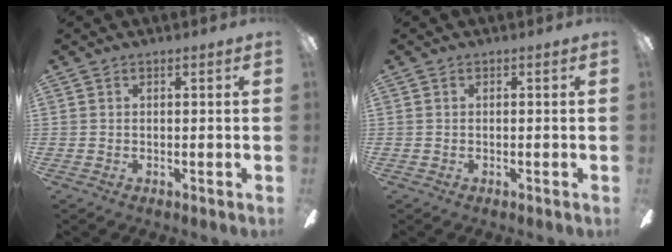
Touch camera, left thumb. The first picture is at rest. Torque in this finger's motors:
{"motor_torque": [0.00, 0.00, 0.04, -0.04, 0.00]}